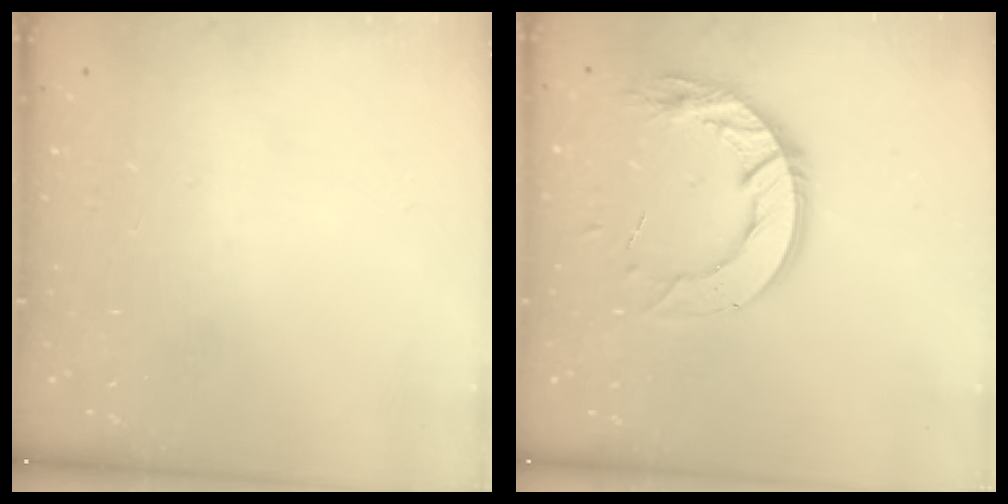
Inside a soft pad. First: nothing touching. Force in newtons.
{"total": 13.8, "press": 13.8, "slide": 1.0}